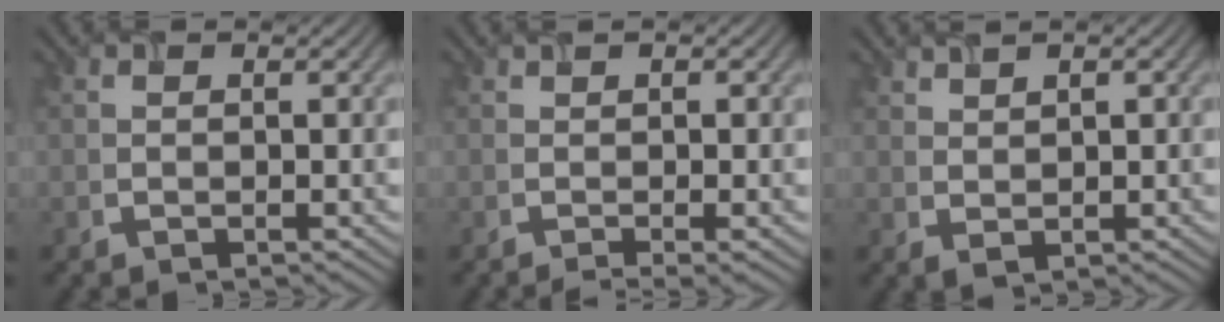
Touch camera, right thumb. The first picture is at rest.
{"total": 1.8, "force": [-0.3, 0.1, 1.8], "torque": [-0.032, -0.006, -0.003]}
{"total": 1.7, "force": [1.2, 0.6, 1.0], "torque": [-0.024, -0.001, 0.030]}